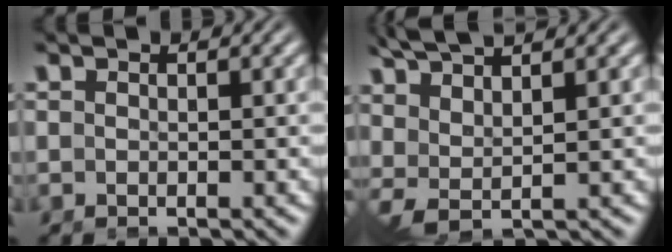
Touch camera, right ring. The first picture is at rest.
{"total": 5.5, "force": [2.9, 3.1, 3.6], "torque": [-0.095, 0.006, 0.041]}